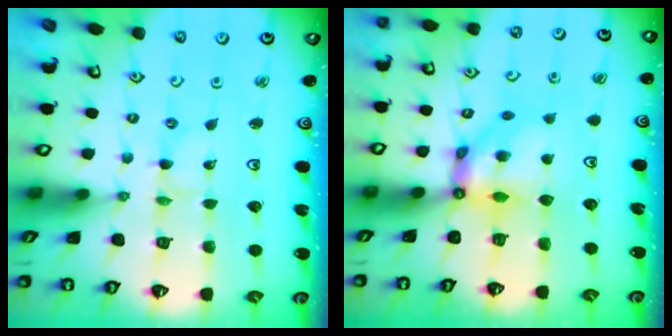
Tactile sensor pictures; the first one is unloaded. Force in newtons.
{"total": 9.1, "press": 9.1, "slide": 0.8}